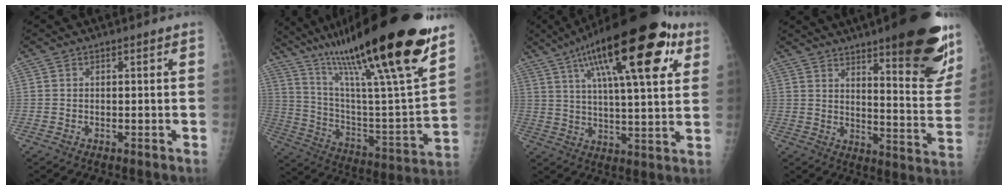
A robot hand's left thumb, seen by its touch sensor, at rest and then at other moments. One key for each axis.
{"total": 33.5, "fx": 22.2, "fy": 4.6, "fz": 24.7, "tx": -0.386, "ty": -0.056, "tz": 0.366}
{"total": 26.2, "fx": 12.0, "fy": 8.0, "fz": 21.9, "tx": -0.327, "ty": -0.002, "tz": 0.184}
{"total": 24.4, "fx": 14.8, "fy": 5.5, "fz": 18.5, "tx": -0.215, "ty": -0.079, "tz": 0.200}